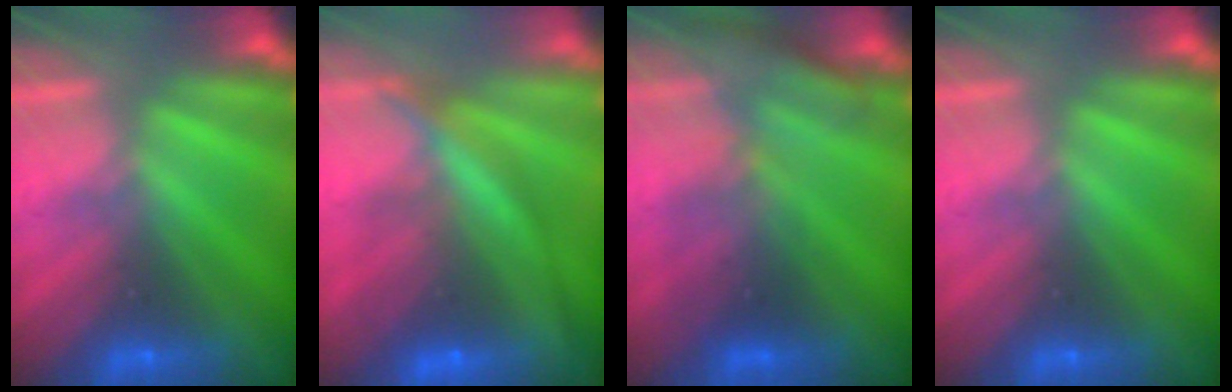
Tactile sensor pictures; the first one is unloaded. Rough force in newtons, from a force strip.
{"total": 7.6}
{"total": 2.7}
{"total": 0.0}